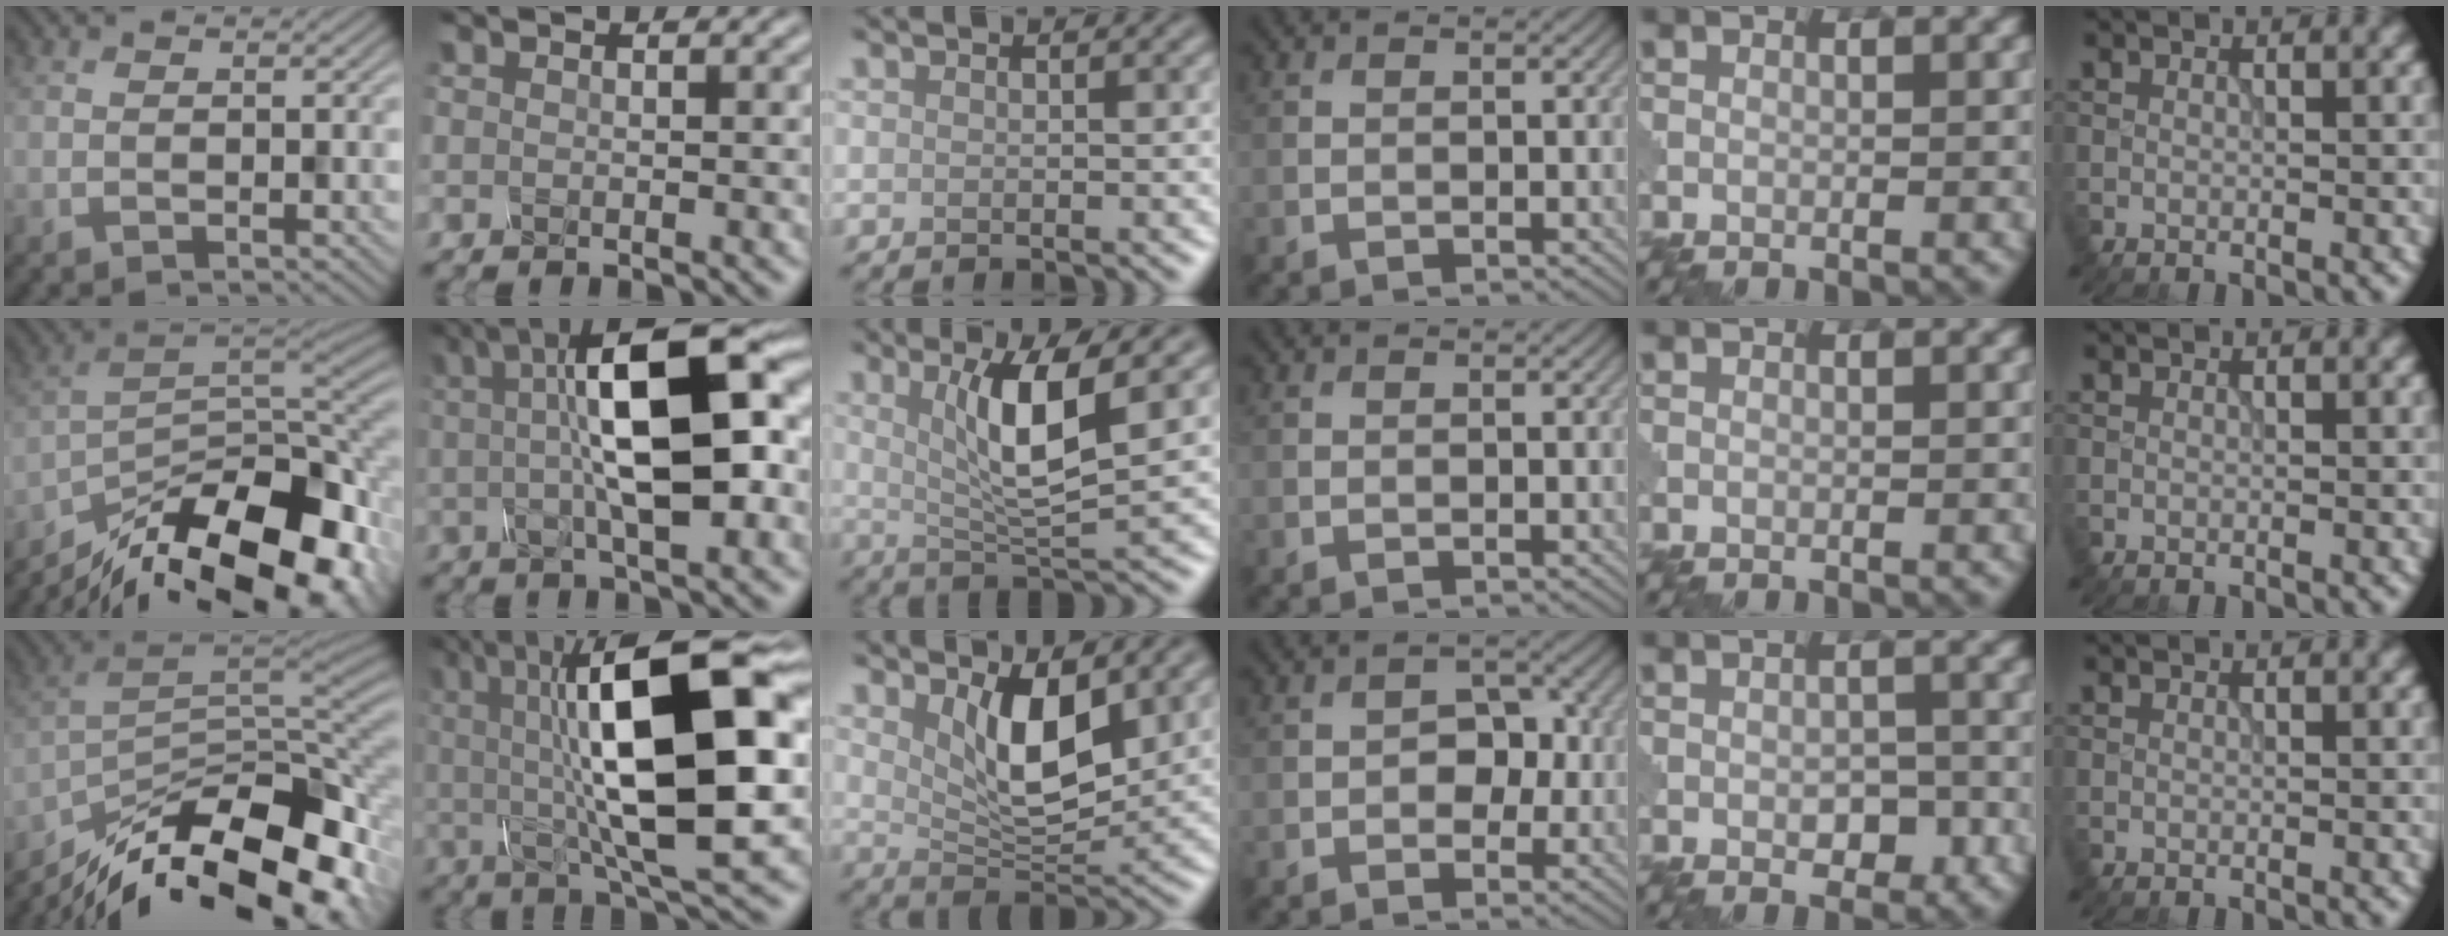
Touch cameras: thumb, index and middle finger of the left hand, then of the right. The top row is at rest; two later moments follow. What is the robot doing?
{"motion": "assemble", "object": "glue stick"}